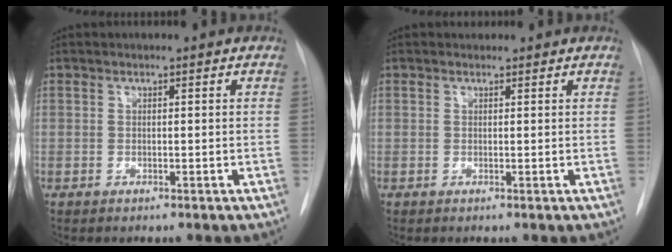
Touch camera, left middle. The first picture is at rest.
{"total": 0.7, "force": [0.6, 0.4, -0.1], "torque": [-0.003, 0.009, 0.008]}